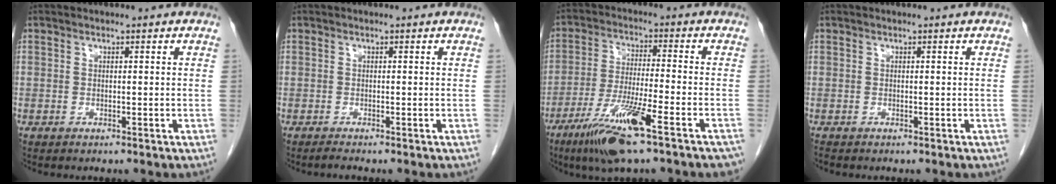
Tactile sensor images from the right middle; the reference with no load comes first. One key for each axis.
{"total": 0.8, "fx": -0.7, "fy": -0.3, "fz": 0.3, "tx": -0.010, "ty": -0.002, "tz": -0.015}
{"total": 14.4, "fx": -8.8, "fy": 0.8, "fz": 11.4, "tx": -0.193, "ty": -0.033, "tz": -0.153}
{"total": 0.0}